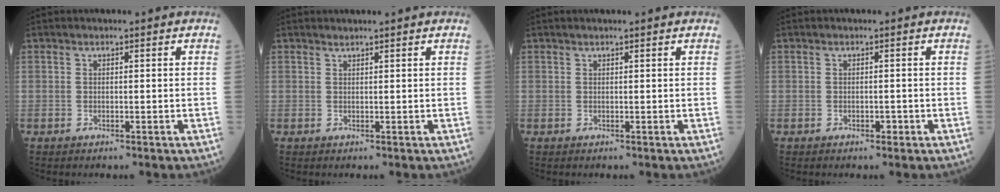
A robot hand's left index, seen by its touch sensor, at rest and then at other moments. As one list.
[{"total": 1.0, "force": [0.9, -0.2, 0.3], "torque": [-0.009, 0.006, 0.020]}, {"total": 1.6, "force": [1.4, 0.0, 0.8], "torque": [-0.006, 0.015, 0.020]}, {"total": 1.0, "force": [-0.5, 0.5, 0.6], "torque": [-0.010, 0.001, -0.006]}]